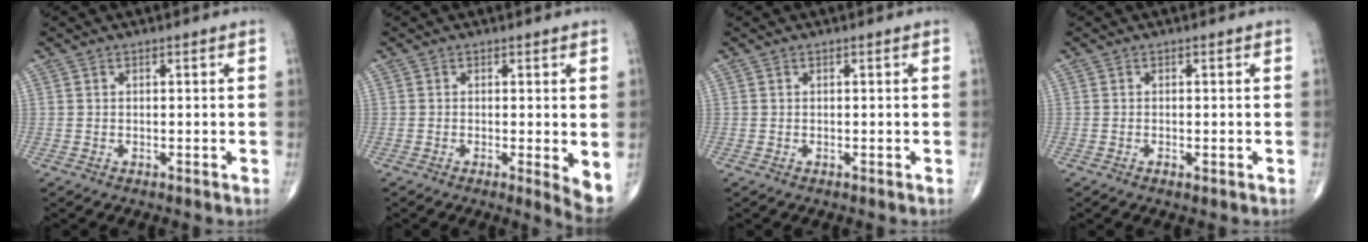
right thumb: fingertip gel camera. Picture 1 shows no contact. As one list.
[{"total": 4.1, "force": [-0.2, 0.8, 4.0], "torque": [-0.057, -0.012, -0.008]}, {"total": 0.0}, {"total": 0.9, "force": [-0.3, 0.3, 0.7], "torque": [-0.014, -0.002, -0.007]}]